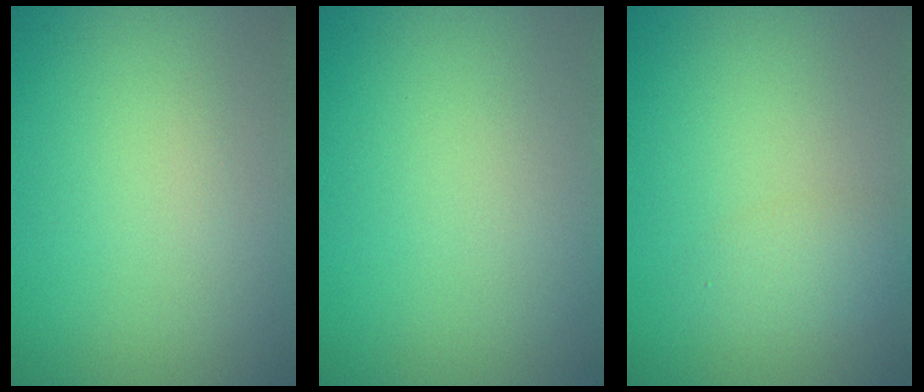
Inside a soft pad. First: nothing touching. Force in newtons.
{"total": 0.0}
{"total": 1.8, "press": 1.8, "slide": 0.1}